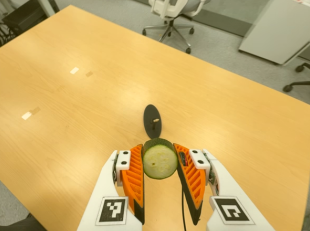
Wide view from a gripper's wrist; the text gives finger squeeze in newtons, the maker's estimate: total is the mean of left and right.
{"total": 11.2, "left": 10.7, "right": 11.7}